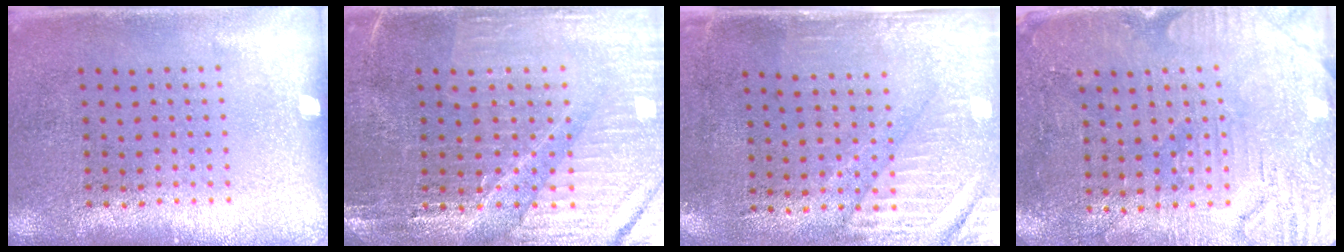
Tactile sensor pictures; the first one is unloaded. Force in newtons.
{"total": 3.1, "press": 3.0, "slide": 0.5}
{"total": 2.8, "press": 2.4, "slide": 1.4}
{"total": 3.0, "press": 2.9, "slide": 0.6}